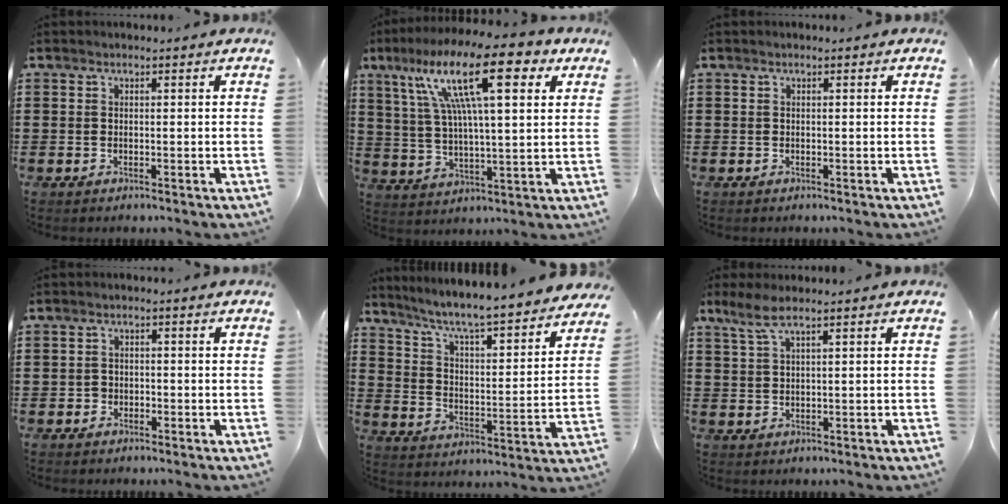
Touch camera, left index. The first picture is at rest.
{"total": 18.3, "force": [9.4, 4.6, 15.0], "torque": [-0.281, -0.012, 0.148]}
{"total": 0.0}
{"total": 1.3, "force": [-0.8, 1.0, 0.1], "torque": [-0.007, 0.002, -0.018]}
{"total": 5.6, "force": [4.9, -0.2, 2.8], "torque": [-0.078, -0.047, 0.073]}
{"total": 3.2, "force": [1.9, 0.4, 2.5], "torque": [-0.060, -0.001, 0.034]}